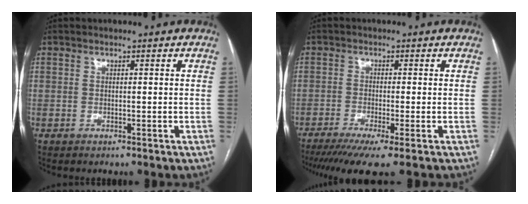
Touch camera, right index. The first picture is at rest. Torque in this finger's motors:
{"motor_torque": [1.07, -1.08, 0.56, 0.14]}